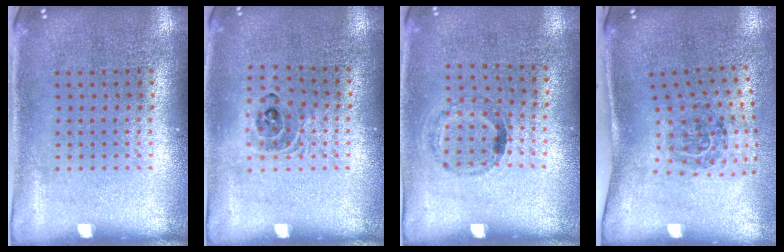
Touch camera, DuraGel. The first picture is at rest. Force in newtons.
{"total": 1.1, "press": 1.0, "slide": 0.4}
{"total": 1.1, "press": 0.7, "slide": 0.9}
{"total": 1.7, "press": 1.1, "slide": 1.3}